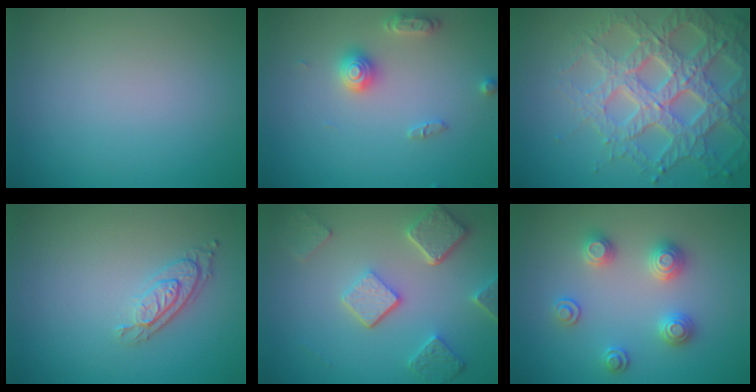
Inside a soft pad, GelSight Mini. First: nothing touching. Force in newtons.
{"total": 2.8, "press": 2.8, "slide": 0.3}
{"total": 7.0, "press": 6.8, "slide": 1.7}
{"total": 2.9, "press": 2.2, "slide": 1.9}
{"total": 5.2, "press": 4.0, "slide": 3.4}
{"total": 2.9, "press": 2.8, "slide": 0.8}